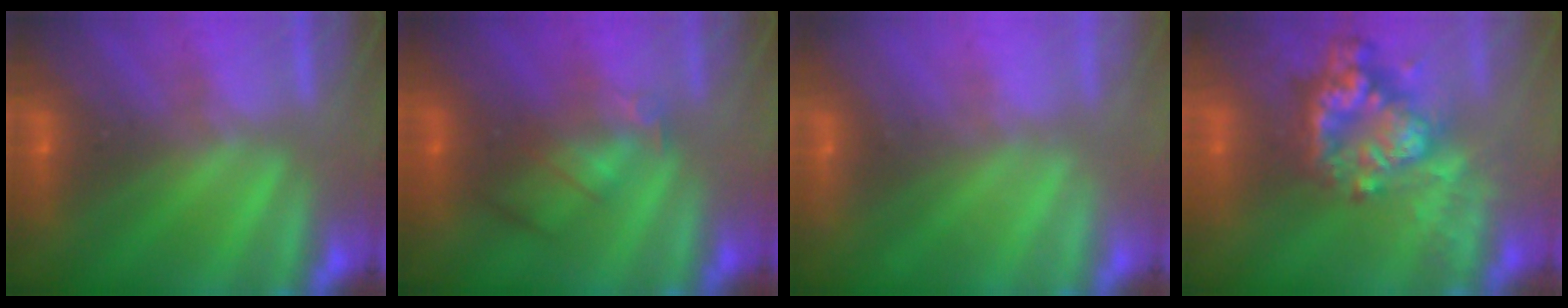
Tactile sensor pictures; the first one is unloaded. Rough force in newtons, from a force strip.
{"total": 2.4}
{"total": 2.0}
{"total": 6.8}